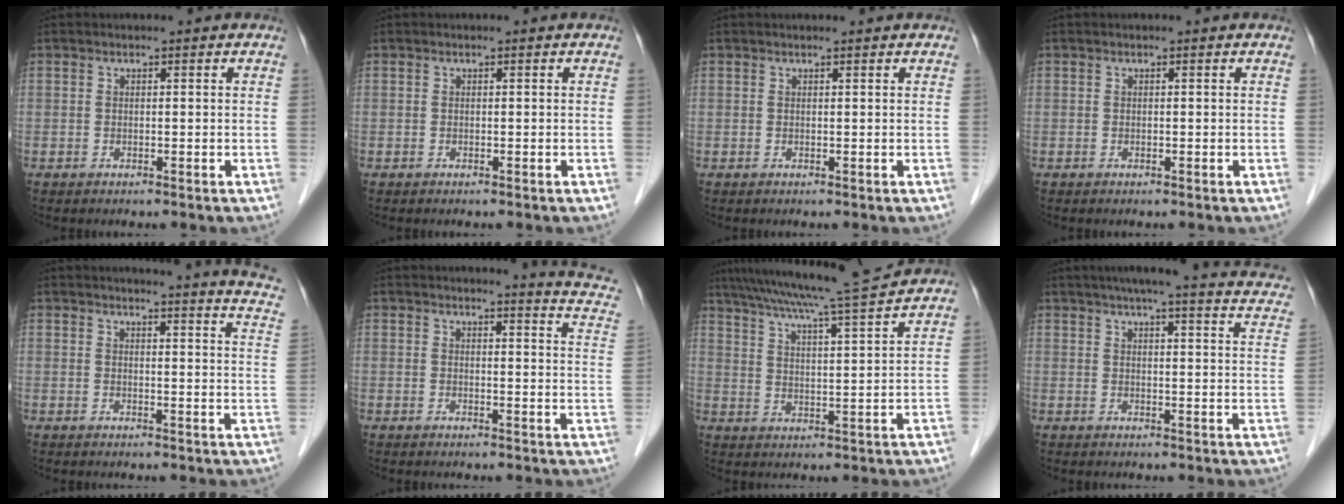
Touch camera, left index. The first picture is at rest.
{"total": 0.0}
{"total": 1.6, "force": [1.5, 0.0, 0.5], "torque": [-0.008, 0.012, 0.022]}
{"total": 0.0}
{"total": 15.3, "force": [13.4, 0.7, 7.2], "torque": [-0.088, -0.047, 0.130]}
{"total": 7.7, "force": [6.8, 0.2, 3.6], "torque": [-0.045, -0.035, 0.051]}
{"total": 14.6, "force": [13.1, -1.7, 6.2], "torque": [-0.115, -0.005, 0.192]}
{"total": 21.3, "force": [18.0, 2.0, 11.3], "torque": [-0.151, -0.003, 0.200]}